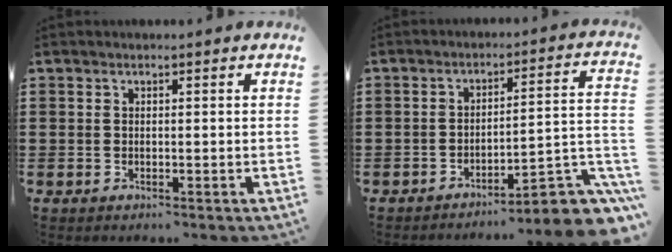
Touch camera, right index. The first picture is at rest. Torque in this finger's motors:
{"motor_torque": [1.21, -0.93, 0.10, -0.12]}